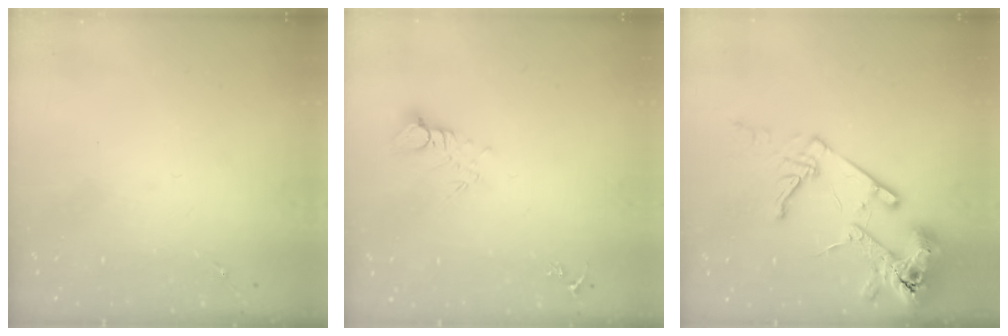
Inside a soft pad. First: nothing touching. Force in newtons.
{"total": 5.0, "press": 5.0, "slide": 0.3}
{"total": 16.7, "press": 16.5, "slide": 2.2}